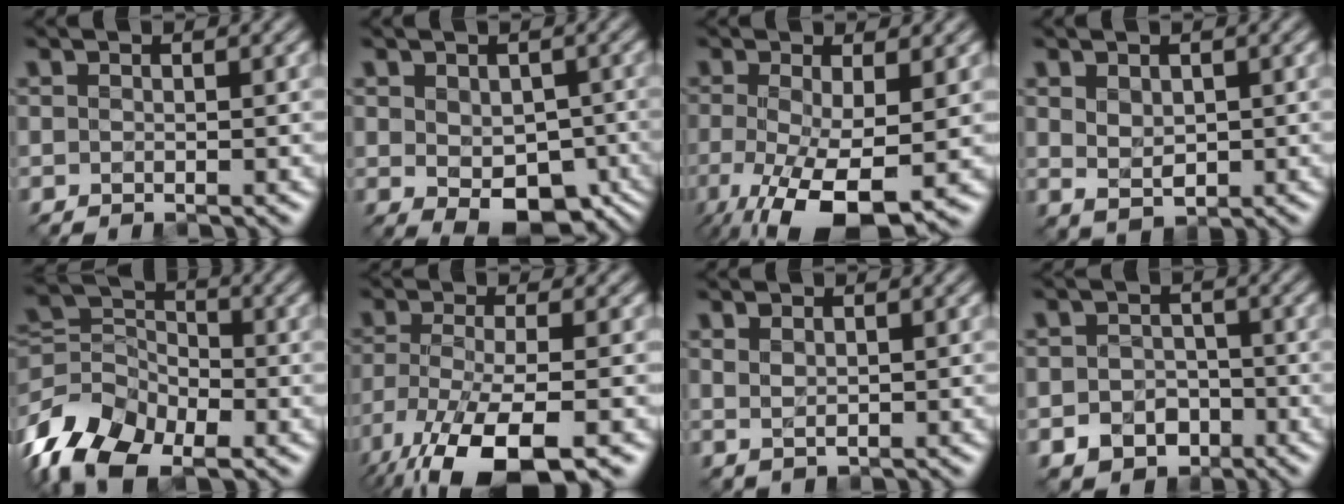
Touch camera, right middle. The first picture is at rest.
{"total": 6.9, "force": [-2.3, 4.0, 5.1], "torque": [-0.074, -0.019, -0.028]}
{"total": 8.8, "force": [-3.4, 2.8, 7.6], "torque": [-0.145, -0.018, -0.052]}
{"total": 1.9, "force": [0.7, 1.3, 1.1], "torque": [-0.022, -0.003, 0.019]}
{"total": 9.5, "force": [-5.0, 6.1, 5.2], "torque": [-0.108, -0.009, -0.108]}
{"total": 10.9, "force": [-6.9, 3.3, 7.8], "torque": [-0.162, -0.022, -0.119]}
{"total": 1.2, "force": [0.8, 0.7, 0.5], "torque": [-0.011, 0.002, 0.020]}
{"total": 3.8, "force": [-1.8, 3.1, 1.4], "torque": [0.002, -0.002, -0.034]}